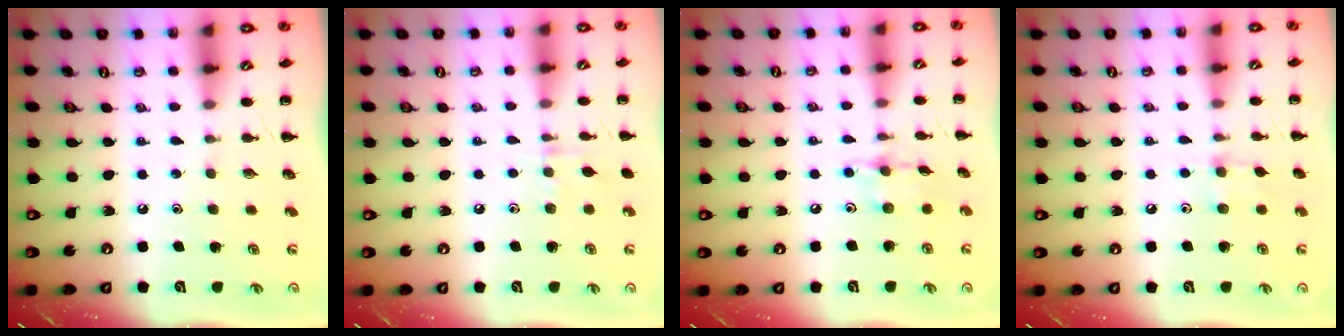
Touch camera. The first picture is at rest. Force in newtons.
{"total": 5.8, "press": 5.7, "slide": 1.2}
{"total": 6.9, "press": 6.8, "slide": 1.0}
{"total": 4.2, "press": 4.0, "slide": 1.1}